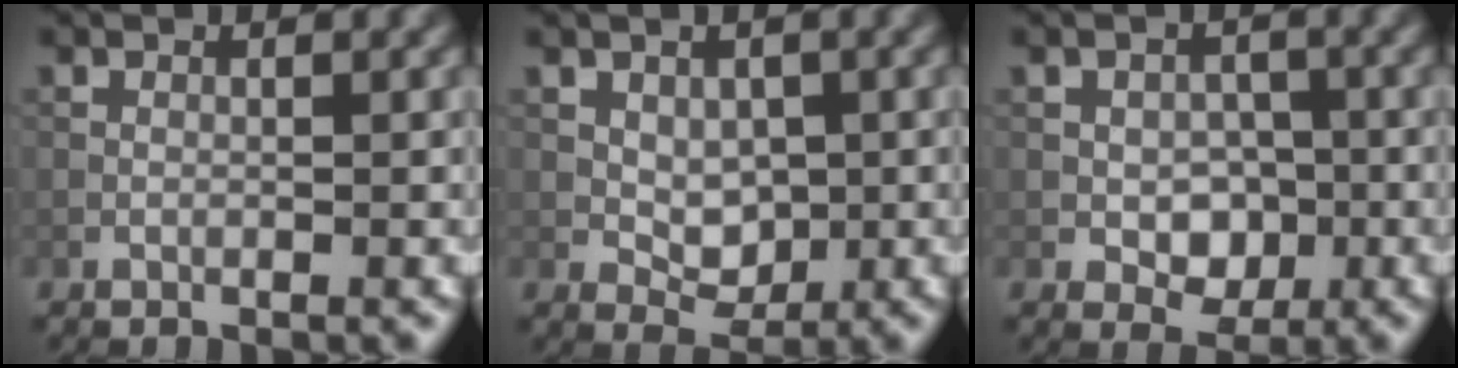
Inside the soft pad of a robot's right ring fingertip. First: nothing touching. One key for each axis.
{"total": 2.9, "fx": 0.4, "fy": 2.2, "fz": 1.8, "tx": -0.031, "ty": -0.005, "tz": 0.011}
{"total": 3.3, "fx": -0.6, "fy": 2.5, "fz": 2.1, "tx": -0.029, "ty": -0.002, "tz": -0.010}